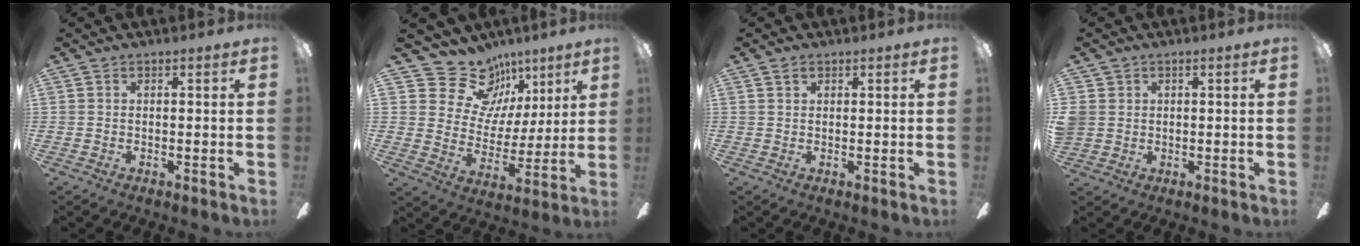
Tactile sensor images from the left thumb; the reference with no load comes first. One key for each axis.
{"total": 16.0, "fx": 10.2, "fy": 11.3, "fz": 4.8, "tx": -0.077, "ty": -0.070, "tz": 0.196}
{"total": 1.4, "fx": 0.9, "fy": 0.8, "fz": 0.7, "tx": -0.016, "ty": 0.003, "tz": 0.016}
{"total": 3.1, "fx": 0.7, "fy": 2.9, "fz": 0.7, "tx": -0.018, "ty": 0.007, "tz": 0.014}